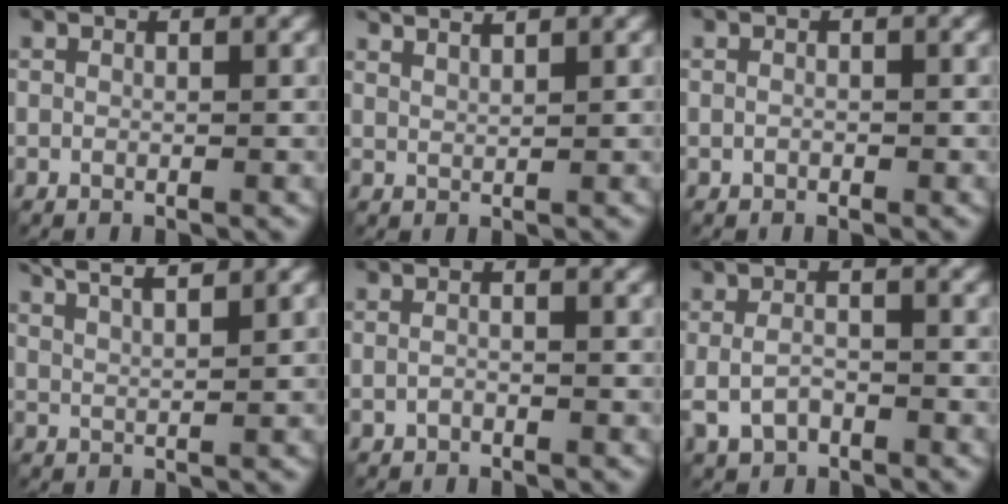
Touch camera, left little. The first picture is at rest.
{"total": 2.2, "force": [1.8, 0.4, 1.1], "torque": [-0.007, 0.006, 0.018]}
{"total": 0.7, "force": [-0.5, 0.4, 0.3], "torque": [-0.004, -0.001, -0.008]}
{"total": 5.9, "force": [4.1, 1.5, 3.9], "torque": [-0.045, 0.026, 0.037]}
{"total": 1.1, "force": [-0.4, 0.5, 0.9], "torque": [-0.018, -0.008, -0.010]}
{"total": 3.0, "force": [-1.5, 1.6, 2.1], "torque": [-0.049, -0.004, -0.031]}